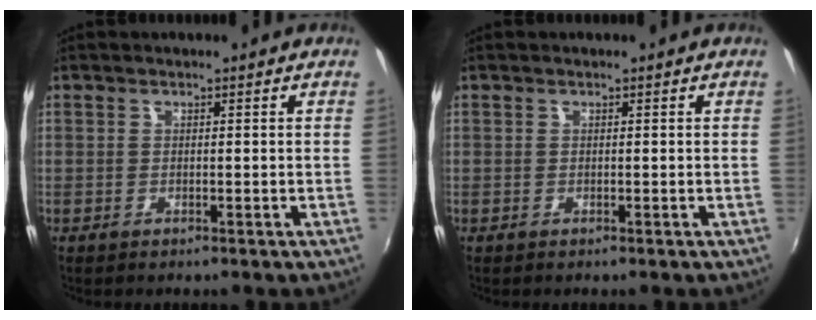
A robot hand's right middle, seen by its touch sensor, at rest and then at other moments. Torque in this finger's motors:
{"motor_torque": [0.00, 0.00, 0.00, 0.00]}